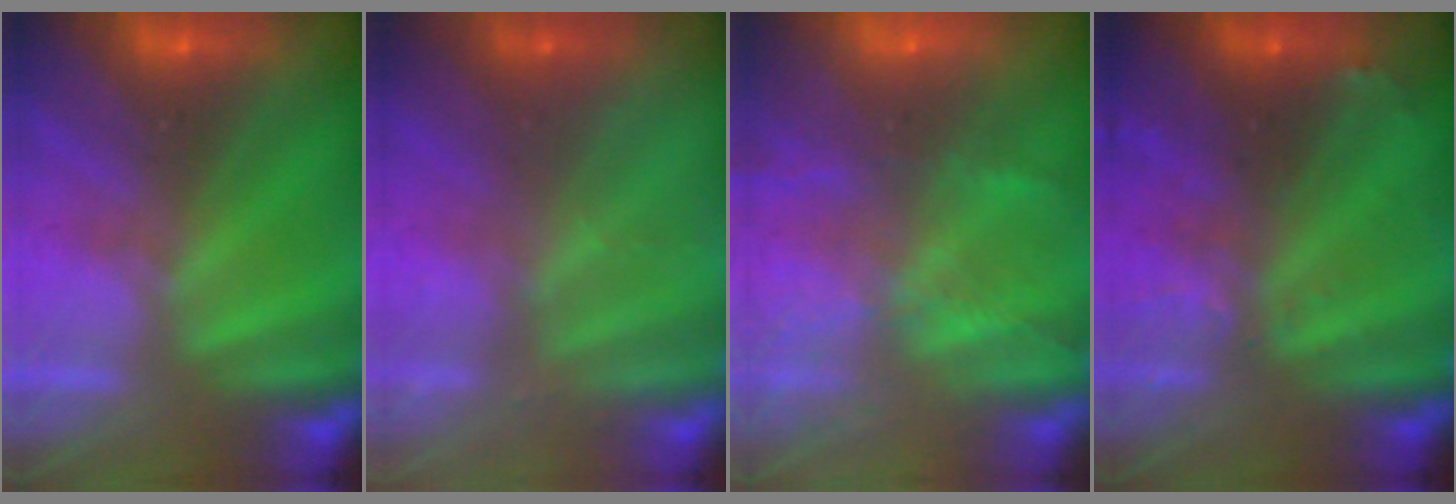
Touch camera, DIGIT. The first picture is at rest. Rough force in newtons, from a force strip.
{"total": 2.4}
{"total": 8.9}
{"total": 3.1}